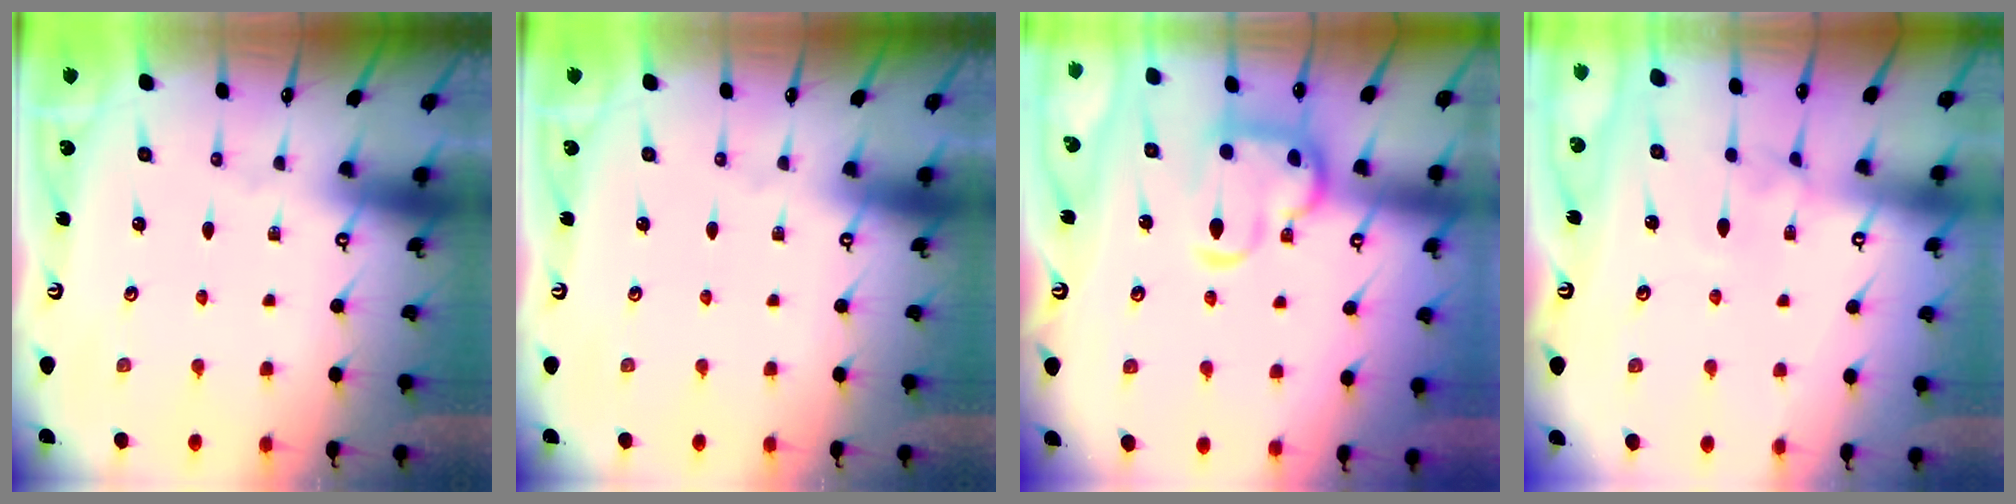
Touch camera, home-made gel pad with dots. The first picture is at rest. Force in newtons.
{"total": 0.0}
{"total": 7.8, "press": 7.5, "slide": 1.8}
{"total": 4.0, "press": 4.0, "slide": 0.2}